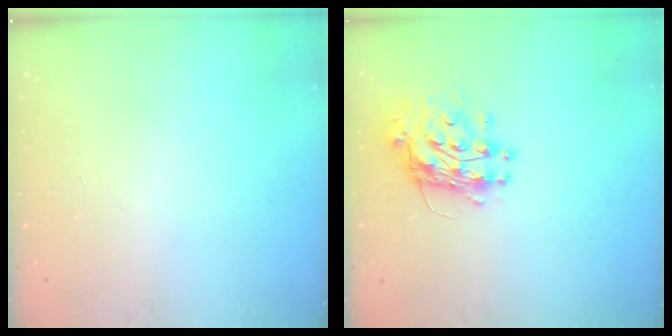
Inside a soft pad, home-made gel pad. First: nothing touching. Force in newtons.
{"total": 11.7, "press": 11.6, "slide": 1.2}